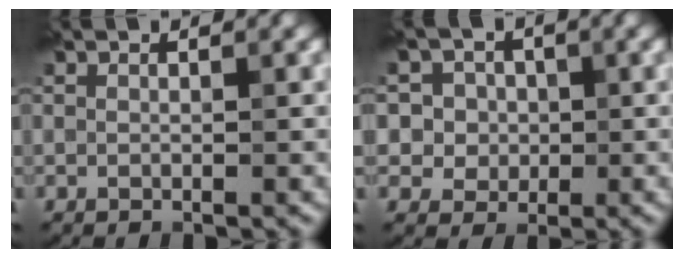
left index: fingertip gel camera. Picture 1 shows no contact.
{"total": 5.4, "force": [1.3, 4.9, 1.7], "torque": [-0.019, 0.017, 0.006]}